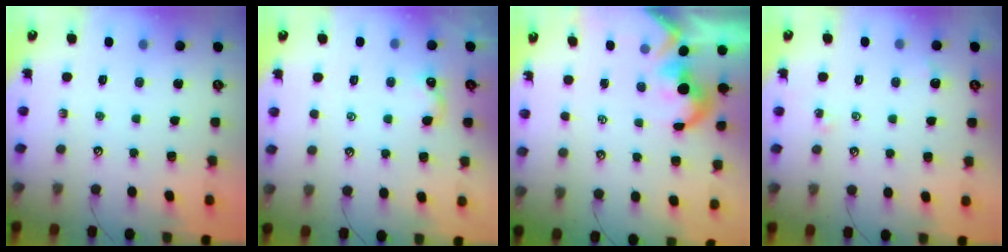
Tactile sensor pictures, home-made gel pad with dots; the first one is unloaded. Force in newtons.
{"total": 2.1, "press": 2.1, "slide": 0.4}
{"total": 1.7, "press": 1.4, "slide": 1.0}
{"total": 2.0, "press": 1.9, "slide": 0.5}